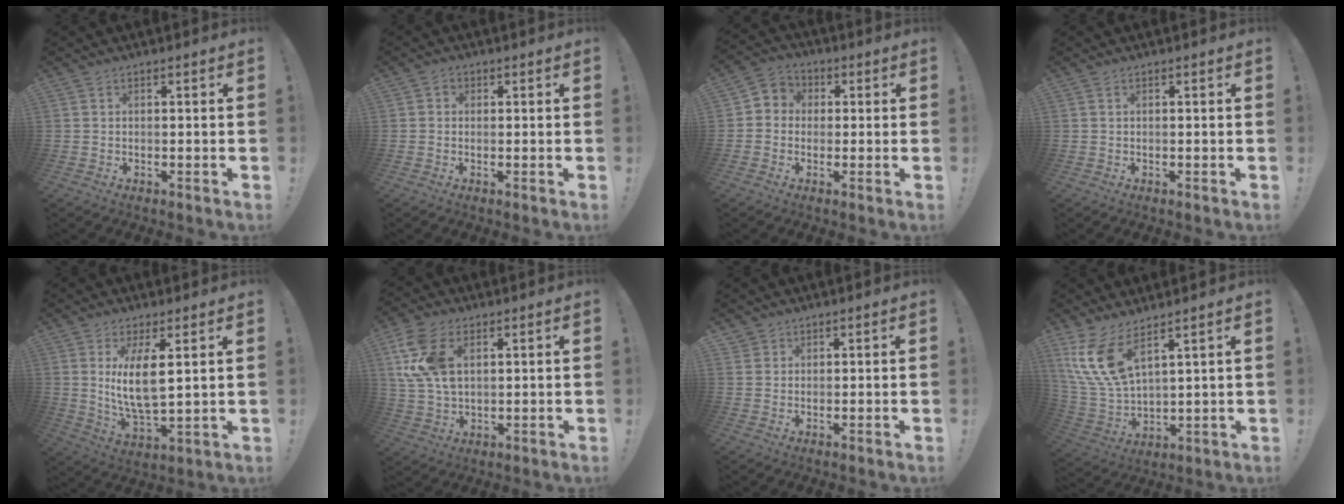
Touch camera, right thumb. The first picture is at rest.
{"total": 1.3, "force": [-0.1, 1.1, 0.7], "torque": [-0.013, 0.005, -0.003]}
{"total": 4.9, "force": [-1.5, 4.5, 1.5], "torque": [-0.026, 0.022, -0.024]}
{"total": 0.0}
{"total": 10.8, "force": [3.3, 3.5, 9.7], "torque": [-0.195, -0.026, 0.052]}
{"total": 13.6, "force": [4.8, 8.6, 9.4], "torque": [-0.197, -0.003, 0.095]}
{"total": 1.8, "force": [1.3, 1.2, 0.1], "torque": [-0.006, -0.006, 0.025]}
{"total": 13.1, "force": [8.1, 5.1, 9.0], "torque": [-0.204, -0.049, 0.152]}